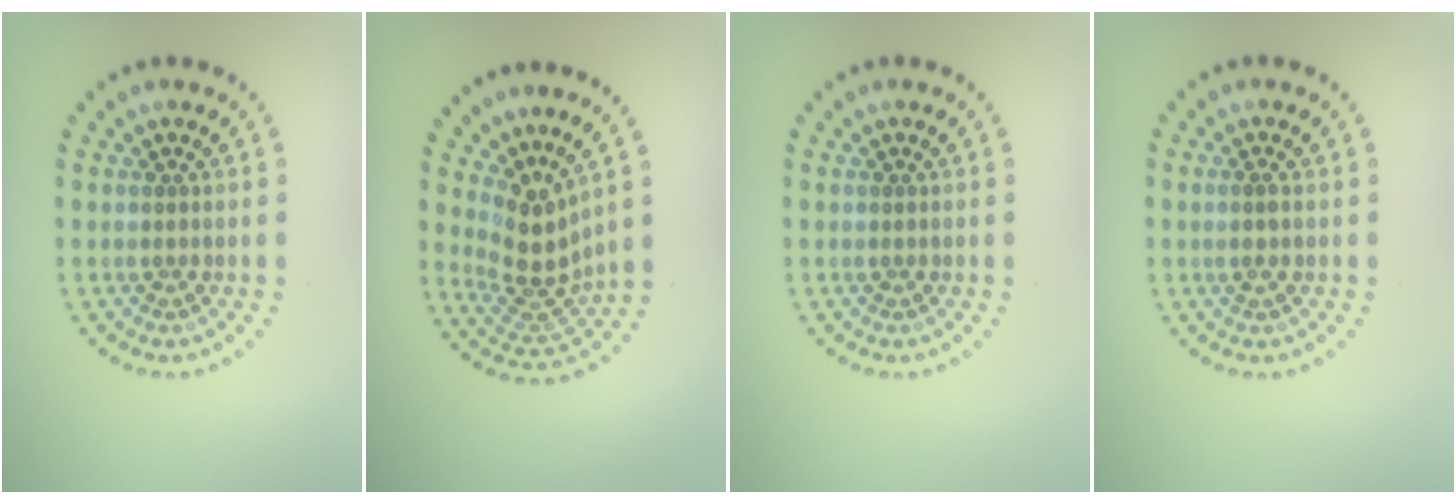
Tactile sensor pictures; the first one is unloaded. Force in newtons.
{"total": 3.9, "press": 2.9, "slide": 2.6}
{"total": 0.0}
{"total": 0.8, "press": 0.5, "slide": 0.6}